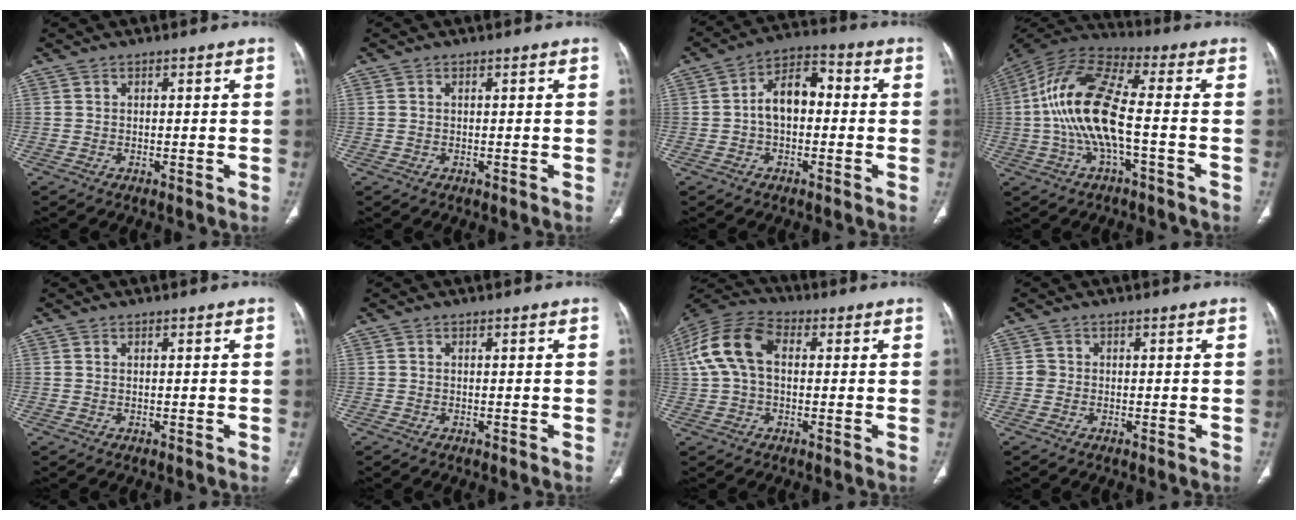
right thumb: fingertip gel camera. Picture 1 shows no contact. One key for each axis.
{"total": 0.6, "fx": 0.1, "fy": 0.4, "fz": 0.4, "tx": -0.017, "ty": 0.008, "tz": 0.008}
{"total": 8.8, "fx": -0.3, "fy": 5.6, "fz": 6.8, "tx": -0.100, "ty": 0.035, "tz": -0.018}
{"total": 16.3, "fx": -1.8, "fy": 5.6, "fz": 15.2, "tx": -0.323, "ty": 0.037, "tz": -0.038}
{"total": 0.0}
{"total": 0.0}
{"total": 12.1, "fx": 1.7, "fy": 7.8, "fz": 9.2, "tx": -0.191, "ty": 0.036, "tz": 0.024}
{"total": 1.1, "fx": -0.2, "fy": 1.0, "fz": 0.3, "tx": 0.002, "ty": 0.005, "tz": -0.006}